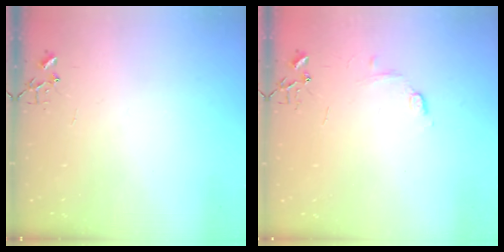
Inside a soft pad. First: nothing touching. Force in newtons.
{"total": 6.1, "press": 6.1, "slide": 0.7}